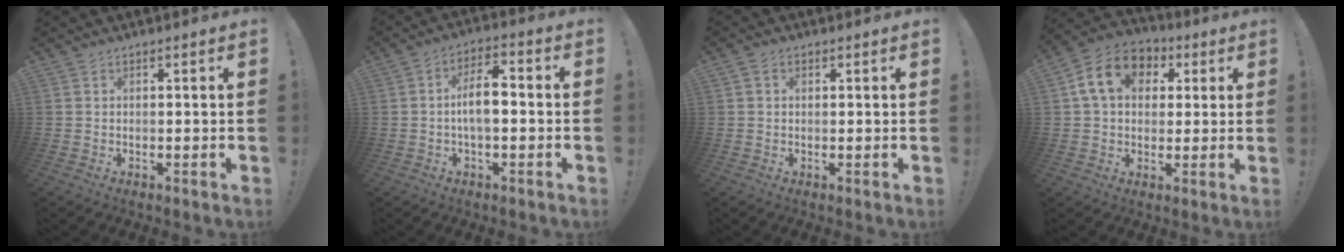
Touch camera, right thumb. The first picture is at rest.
{"total": 8.5, "force": [-0.9, 3.6, 7.6], "torque": [-0.134, 0.008, -0.022]}
{"total": 1.4, "force": [0.4, 1.1, 0.7], "torque": [-0.010, 0.002, 0.007]}
{"total": 14.0, "force": [4.3, 10.5, 8.2], "torque": [-0.131, 0.008, 0.087]}